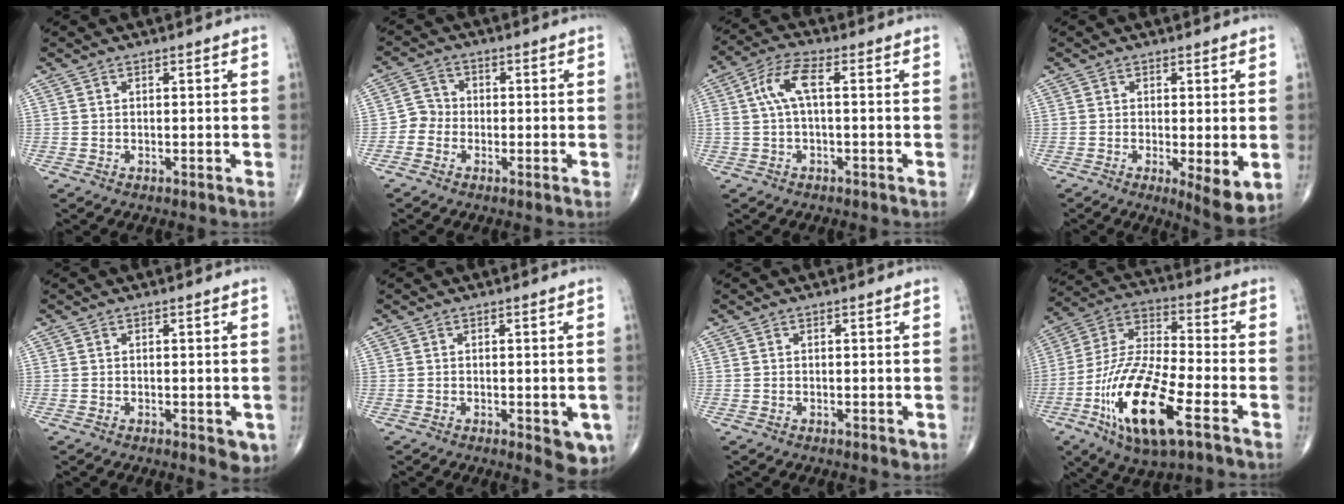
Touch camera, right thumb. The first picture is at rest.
{"total": 3.5, "force": [-1.4, 3.1, 0.7], "torque": [0.008, 0.012, -0.041]}
{"total": 6.5, "force": [0.6, 2.3, 6.1], "torque": [-0.138, 0.024, 0.007]}
{"total": 6.4, "force": [-1.2, 1.9, 6.0], "torque": [-0.093, -0.021, -0.019]}
{"total": 3.8, "force": [-1.3, 1.7, 3.1], "torque": [-0.023, -0.005, -0.013]}
{"total": 5.8, "force": [-1.8, 2.3, 5.0], "torque": [-0.043, -0.008, -0.019]}
{"total": 0.9, "force": [-0.3, 0.5, 0.6], "torque": [-0.009, -0.002, -0.004]}
{"total": 20.5, "force": [-8.6, 6.9, 17.2], "torque": [-0.352, 0.028, -0.154]}